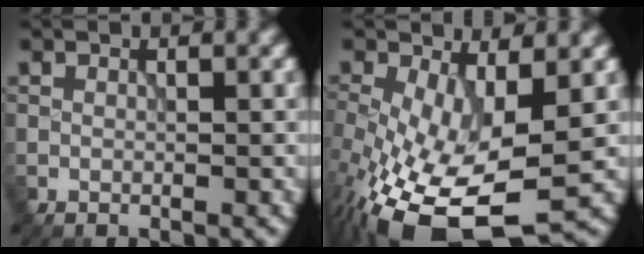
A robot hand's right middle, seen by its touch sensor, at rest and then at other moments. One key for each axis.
{"total": 12.1, "fx": -3.7, "fy": 5.3, "fz": 10.3, "tx": -0.205, "ty": -0.040, "tz": -0.052}